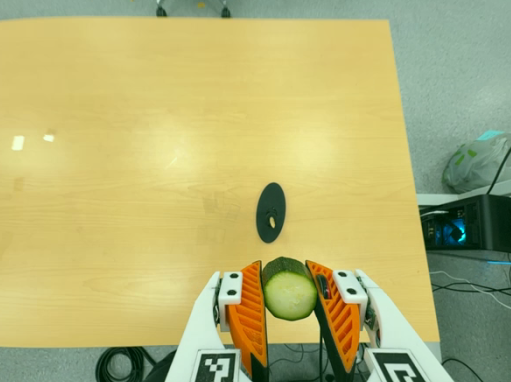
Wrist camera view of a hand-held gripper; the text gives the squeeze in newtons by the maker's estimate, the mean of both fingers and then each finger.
{"total": 11.8, "left": 12.1, "right": 11.5}